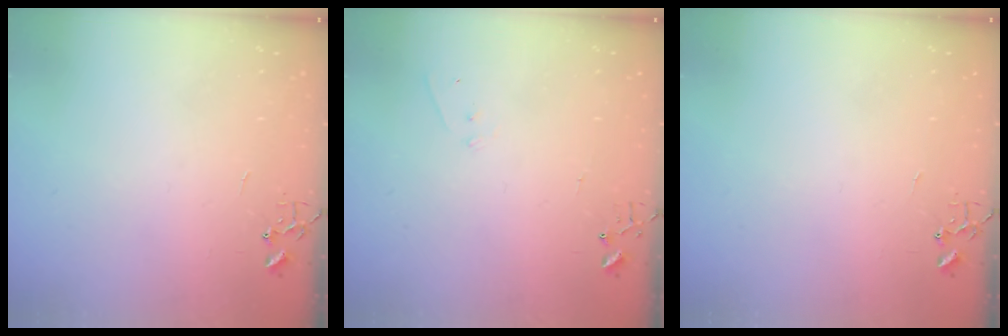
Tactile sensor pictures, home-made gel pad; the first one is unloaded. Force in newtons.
{"total": 4.0, "press": 4.0, "slide": 0.2}
{"total": 0.0}